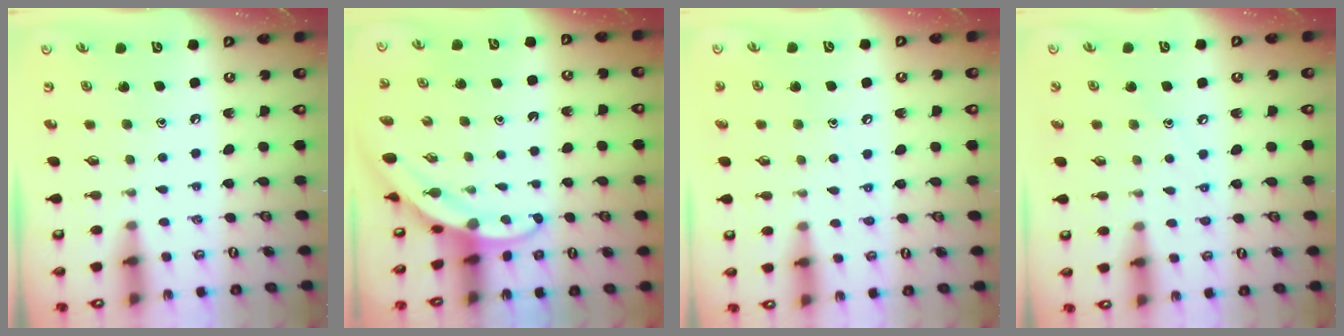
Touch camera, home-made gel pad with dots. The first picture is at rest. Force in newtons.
{"total": 3.7, "press": 3.7, "slide": 0.1}
{"total": 6.1, "press": 6.1, "slide": 0.7}
{"total": 4.2, "press": 4.2, "slide": 0.2}